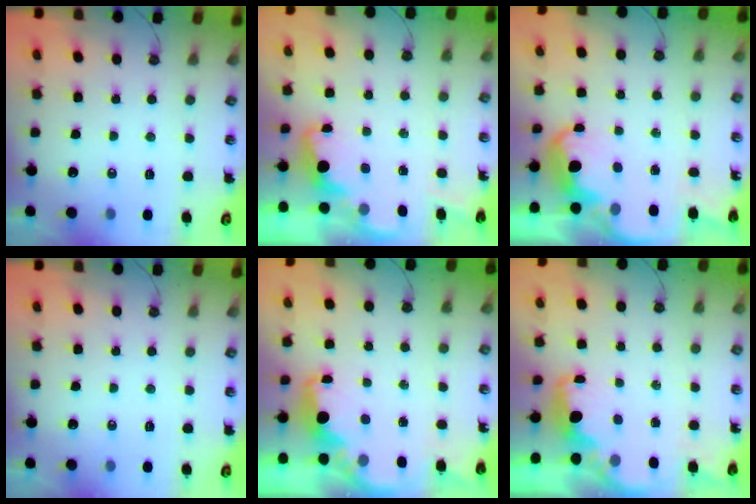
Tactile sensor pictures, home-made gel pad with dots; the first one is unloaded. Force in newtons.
{"total": 2.1, "press": 2.0, "slide": 0.6}
{"total": 5.3, "press": 5.2, "slide": 0.9}
{"total": 0.0}
{"total": 2.6, "press": 2.5, "slide": 0.8}
{"total": 1.6, "press": 1.4, "slide": 0.7}